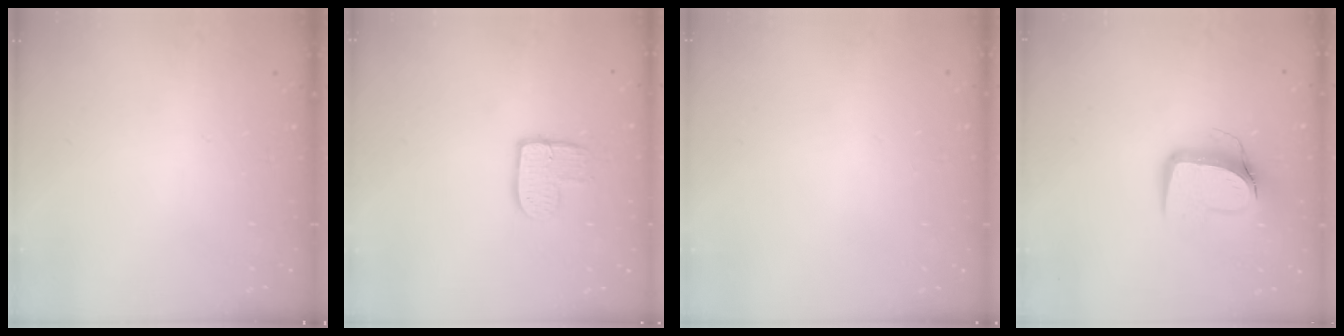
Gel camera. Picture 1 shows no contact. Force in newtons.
{"total": 9.7, "press": 9.6, "slide": 0.7}
{"total": 0.0}
{"total": 10.8, "press": 10.7, "slide": 1.1}